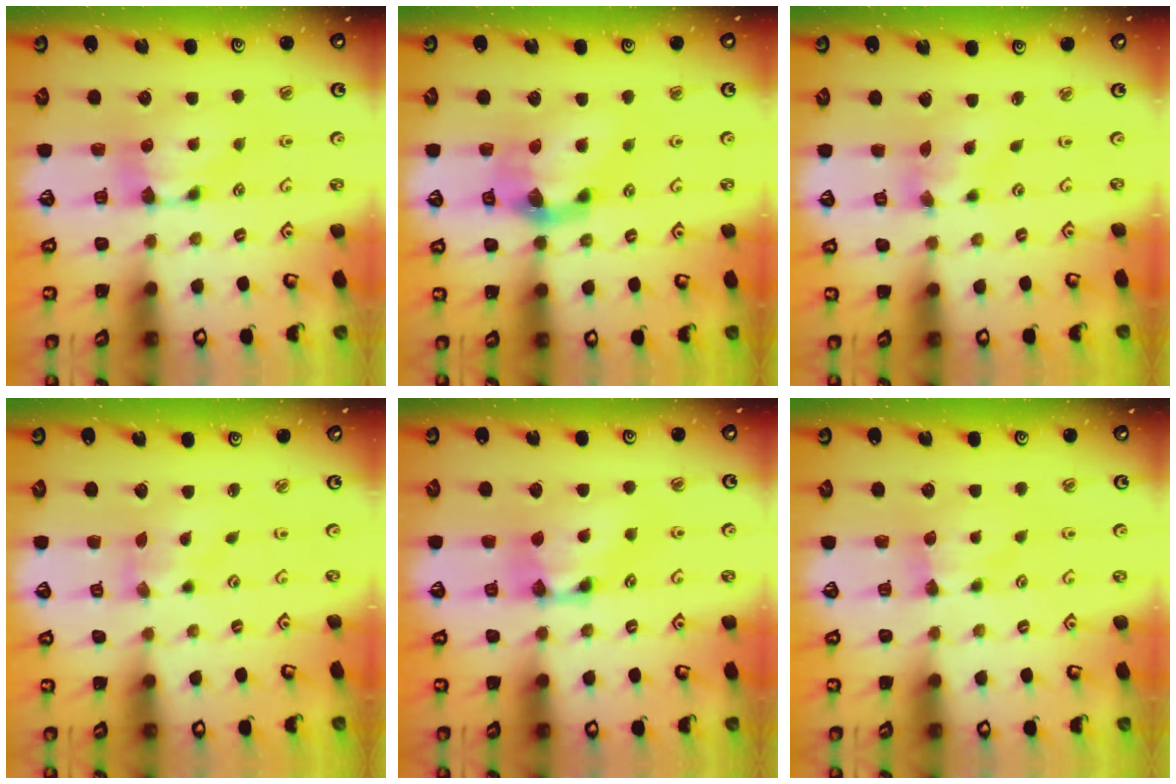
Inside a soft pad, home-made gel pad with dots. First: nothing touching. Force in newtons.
{"total": 5.5, "press": 4.9, "slide": 2.4}
{"total": 1.8, "press": 1.3, "slide": 1.2}
{"total": 1.6, "press": 1.0, "slide": 1.3}
{"total": 2.6, "press": 2.6, "slide": 0.2}
{"total": 1.5, "press": 1.5, "slide": 0.2}